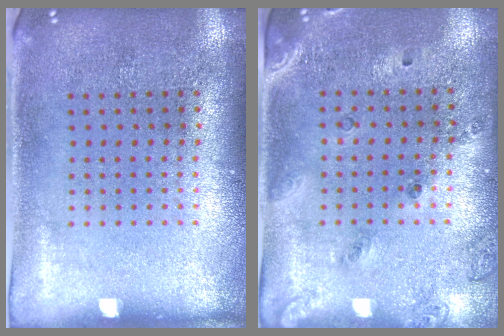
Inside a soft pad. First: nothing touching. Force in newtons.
{"total": 1.5, "press": 1.2, "slide": 0.9}